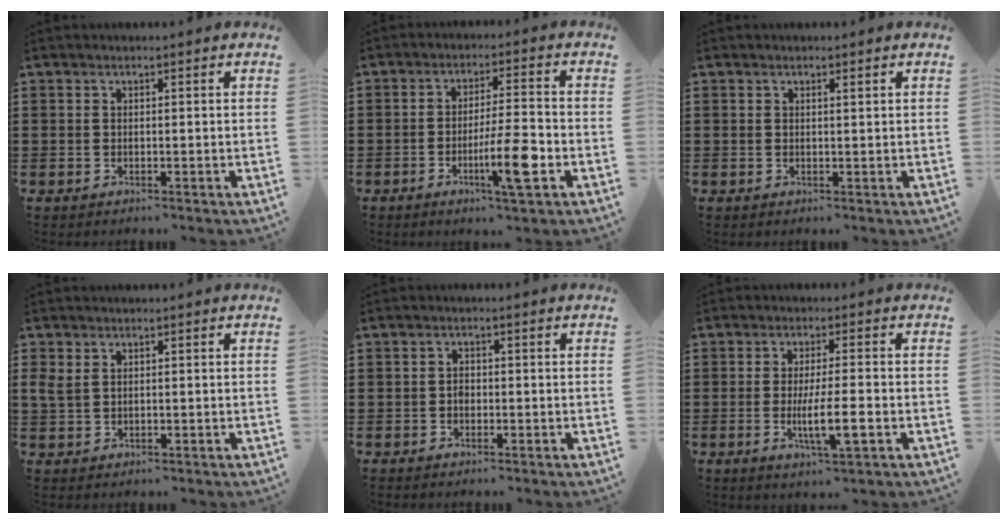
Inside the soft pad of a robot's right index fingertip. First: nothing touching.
{"total": 8.9, "force": [-3.2, 1.2, 8.2], "torque": [-0.143, -0.004, -0.056]}
{"total": 0.6, "force": [0.4, 0.1, 0.5], "torque": [-0.011, 0.001, 0.007]}
{"total": 2.1, "force": [1.1, 1.2, 1.3], "torque": [-0.036, 0.002, 0.018]}
{"total": 1.4, "force": [-0.4, 1.0, 0.9], "torque": [-0.020, 0.002, -0.007]}
{"total": 6.4, "force": [-1.7, 0.9, 6.1], "torque": [-0.115, -0.013, -0.031]}